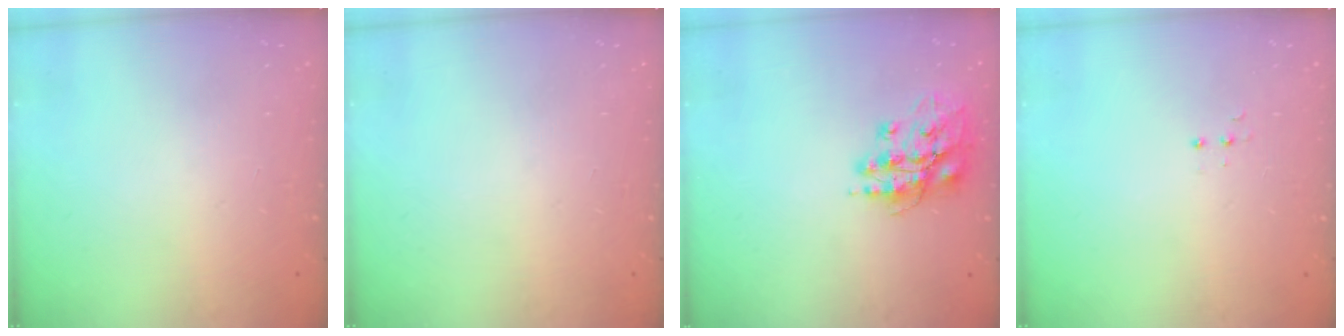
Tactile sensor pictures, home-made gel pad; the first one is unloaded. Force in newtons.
{"total": 0.0}
{"total": 13.9, "press": 13.7, "slide": 2.0}
{"total": 3.1, "press": 3.0, "slide": 0.8}